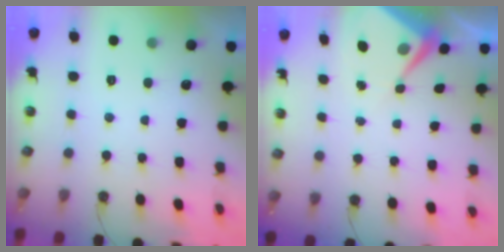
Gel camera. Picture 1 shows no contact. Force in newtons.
{"total": 5.1, "press": 5.1, "slide": 0.6}